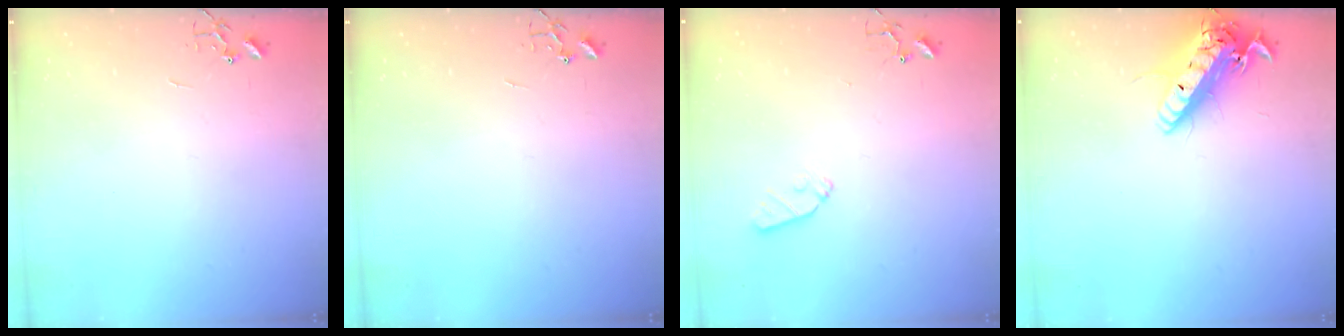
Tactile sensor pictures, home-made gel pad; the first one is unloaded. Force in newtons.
{"total": 0.0}
{"total": 6.2, "press": 6.2, "slide": 0.9}
{"total": 17.4, "press": 16.9, "slide": 4.1}